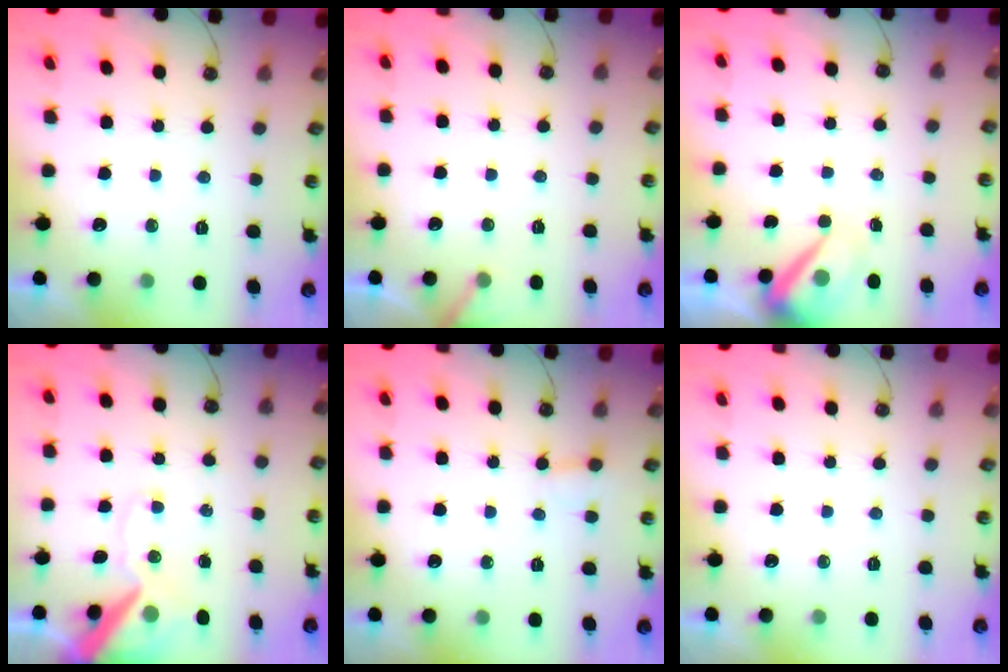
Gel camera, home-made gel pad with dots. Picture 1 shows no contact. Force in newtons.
{"total": 3.2, "press": 3.2, "slide": 0.2}
{"total": 7.7, "press": 7.6, "slide": 1.1}
{"total": 11.8, "press": 11.7, "slide": 1.8}
{"total": 2.7, "press": 2.7, "slide": 0.2}
{"total": 0.0}